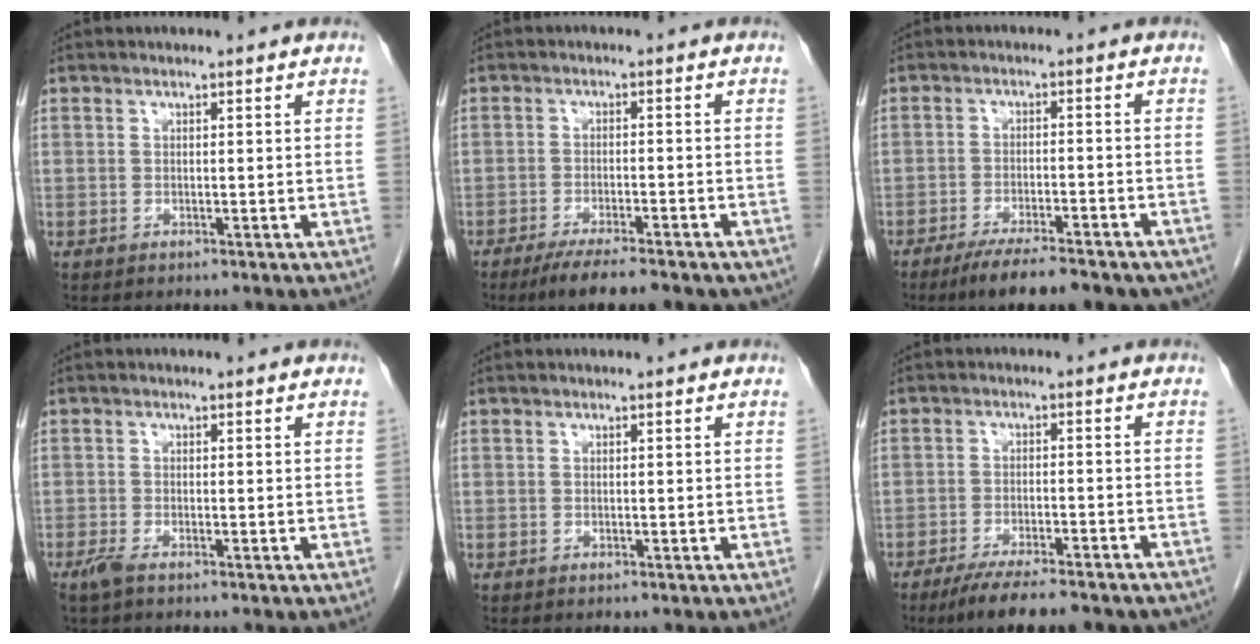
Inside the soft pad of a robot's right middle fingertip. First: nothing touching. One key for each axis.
{"total": 9.8, "fx": -7.5, "fy": 2.0, "fz": 6.0, "tx": -0.079, "ty": -0.014, "tz": -0.106}
{"total": 13.5, "fx": -10.6, "fy": 2.9, "fz": 7.8, "tx": -0.088, "ty": -0.006, "tz": -0.150}
{"total": 1.7, "fx": -1.2, "fy": 0.3, "fz": 1.1, "tx": -0.031, "ty": -0.005, "tz": -0.025}
{"total": 0.0}
{"total": 13.8, "fx": -11.4, "fy": 2.4, "fz": 7.3, "tx": -0.099, "ty": -0.014, "tz": -0.163}